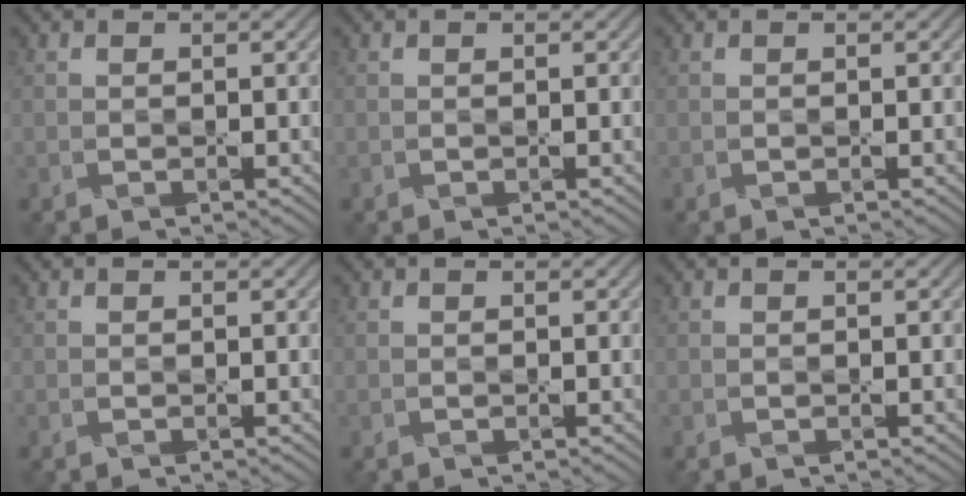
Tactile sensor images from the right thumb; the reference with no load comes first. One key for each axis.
{"total": 0.0}
{"total": 0.0}
{"total": 0.0}
{"total": 0.0}
{"total": 0.0}